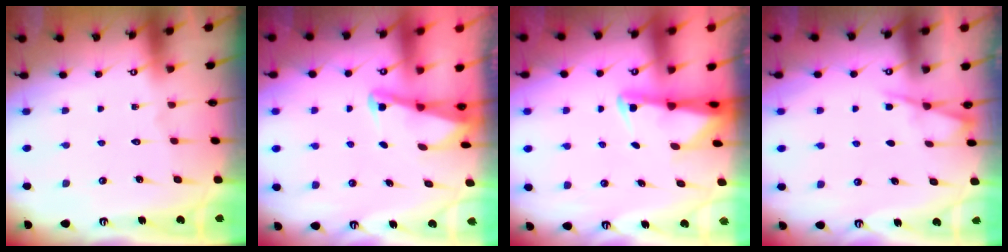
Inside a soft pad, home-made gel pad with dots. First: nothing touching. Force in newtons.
{"total": 2.0, "press": 2.0, "slide": 0.4}
{"total": 2.4, "press": 2.3, "slide": 0.5}
{"total": 2.8, "press": 2.8, "slide": 0.3}